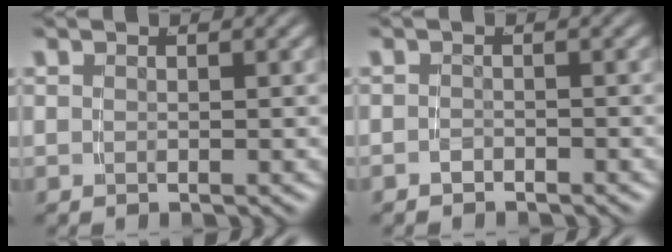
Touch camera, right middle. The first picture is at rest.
{"total": 1.0, "force": [-1.0, 0.1, -0.1], "torque": [-0.002, -0.006, -0.014]}